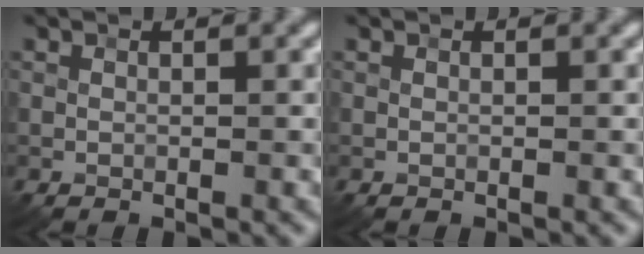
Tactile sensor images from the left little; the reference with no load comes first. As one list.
[{"total": 0.0}]